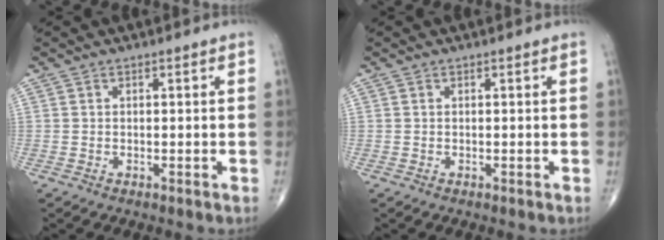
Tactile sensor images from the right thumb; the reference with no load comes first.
{"total": 0.0}